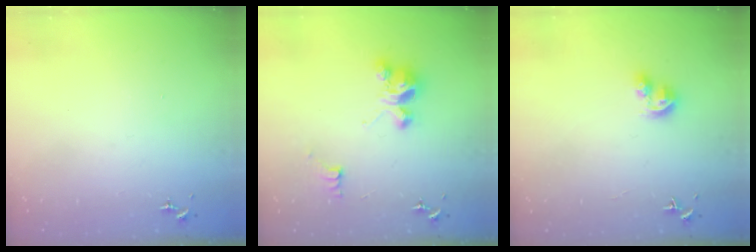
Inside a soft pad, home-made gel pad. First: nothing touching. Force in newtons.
{"total": 9.2, "press": 9.2, "slide": 0.3}
{"total": 6.6, "press": 6.6, "slide": 0.7}